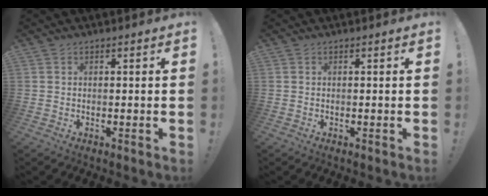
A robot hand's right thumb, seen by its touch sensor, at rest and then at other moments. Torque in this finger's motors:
{"motor_torque": [0.00, 0.00, 0.00, 0.00, 0.00]}